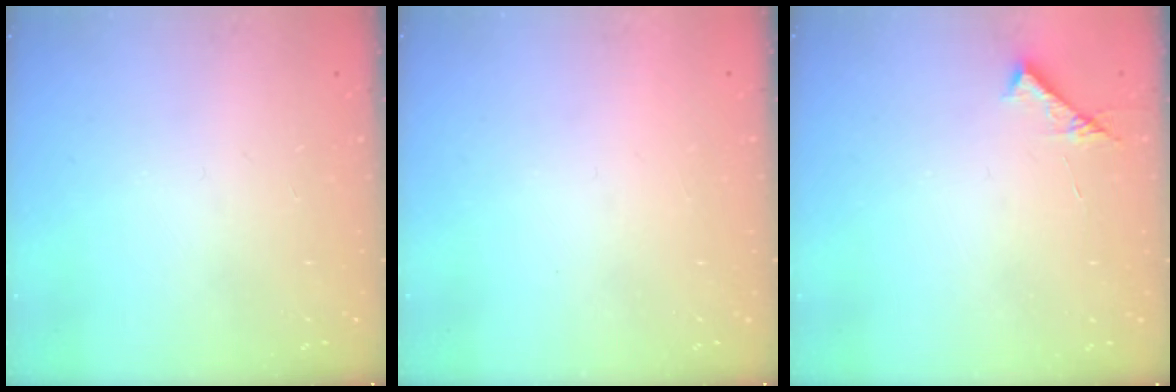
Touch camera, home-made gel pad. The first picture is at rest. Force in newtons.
{"total": 1.5, "press": 1.5, "slide": 0.1}
{"total": 6.9, "press": 6.9, "slide": 0.7}